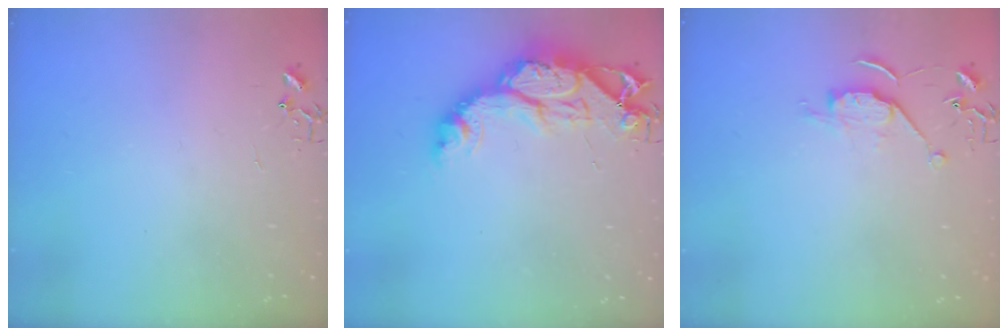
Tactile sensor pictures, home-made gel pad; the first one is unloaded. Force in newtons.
{"total": 16.7, "press": 16.6, "slide": 1.3}
{"total": 7.7, "press": 7.6, "slide": 0.7}